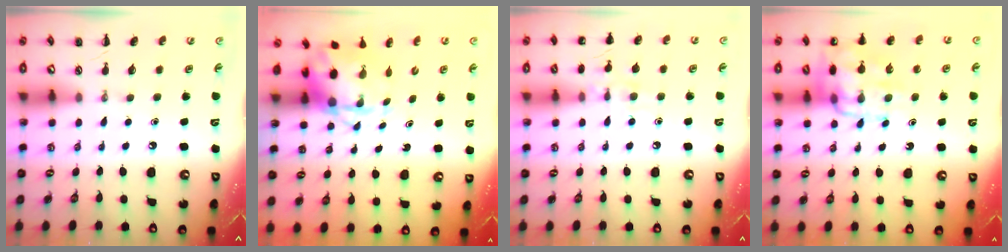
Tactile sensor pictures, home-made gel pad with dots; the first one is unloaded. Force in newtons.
{"total": 5.4, "press": 5.3, "slide": 0.7}
{"total": 8.7, "press": 8.5, "slide": 1.9}
{"total": 14.2, "press": 14.1, "slide": 1.8}